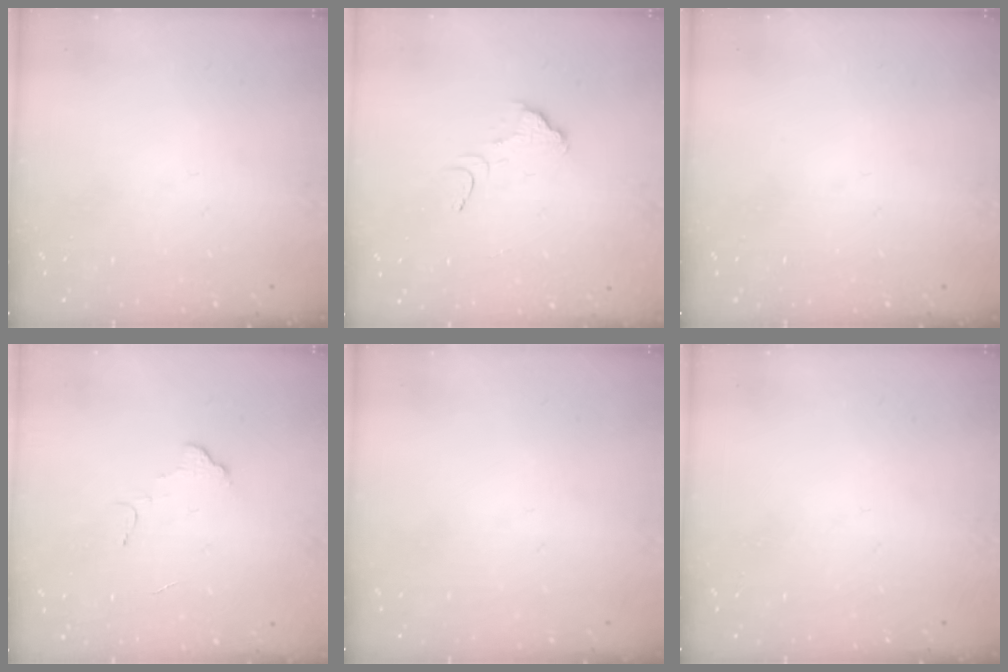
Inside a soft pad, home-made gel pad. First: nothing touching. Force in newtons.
{"total": 2.9, "press": 2.9, "slide": 0.1}
{"total": 0.0}
{"total": 3.2, "press": 3.2, "slide": 0.2}
{"total": 0.0}
{"total": 0.0}